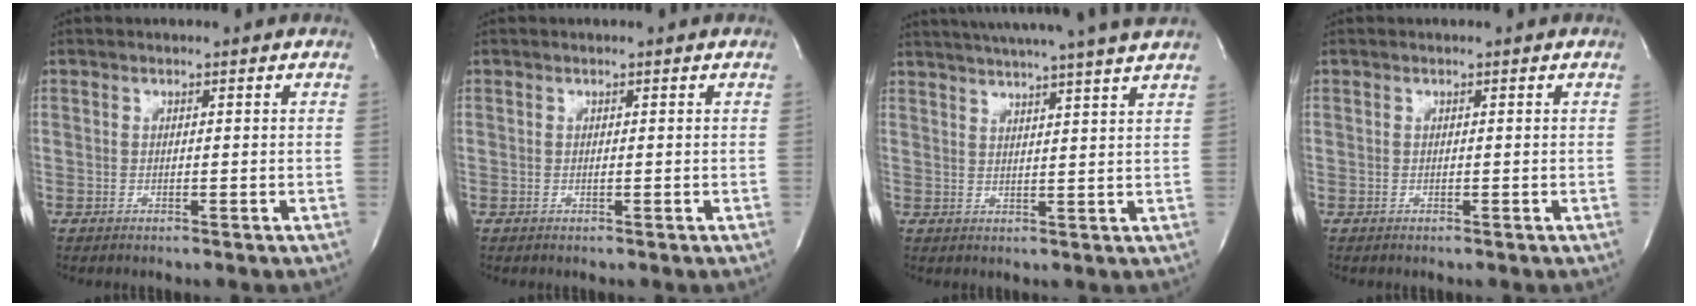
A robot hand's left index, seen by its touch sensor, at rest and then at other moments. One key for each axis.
{"total": 0.0}
{"total": 16.7, "fx": 14.8, "fy": -1.4, "fz": 7.7, "tx": -0.131, "ty": -0.008, "tz": 0.195}
{"total": 0.0}